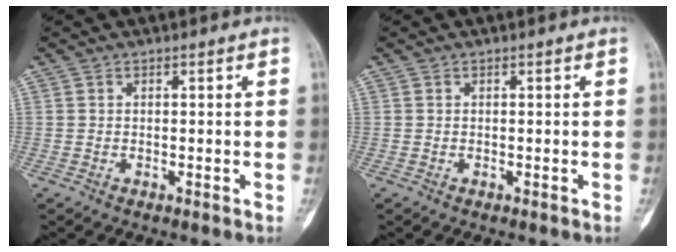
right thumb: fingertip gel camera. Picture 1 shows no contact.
{"total": 0.0}